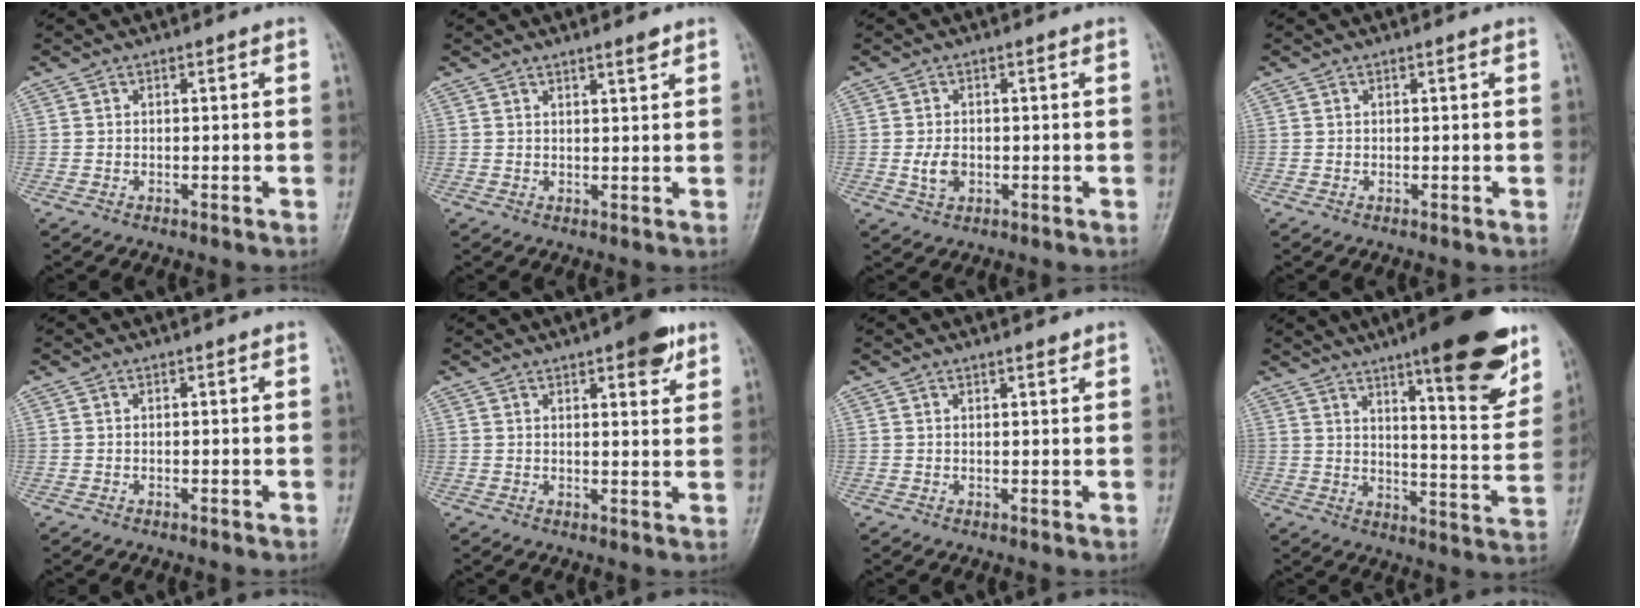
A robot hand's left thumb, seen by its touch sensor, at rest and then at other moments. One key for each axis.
{"total": 2.2, "fx": 1.7, "fy": 0.3, "fz": 1.3, "tx": -0.017, "ty": -0.013, "tz": 0.027}
{"total": 3.3, "fx": -0.4, "fy": 2.3, "fz": 2.3, "tx": -0.040, "ty": -0.002, "tz": -0.006}
{"total": 0.0}
{"total": 0.0}
{"total": 6.9, "fx": 4.1, "fy": 2.3, "fz": 5.1, "tx": -0.051, "ty": -0.017, "tz": 0.049}
{"total": 1.4, "fx": 1.2, "fy": 0.4, "fz": 0.7, "tx": -0.008, "ty": -0.008, "tz": 0.018}
{"total": 20.1, "fx": 12.4, "fy": 4.5, "fz": 15.2, "tx": -0.168, "ty": -0.064, "tz": 0.177}